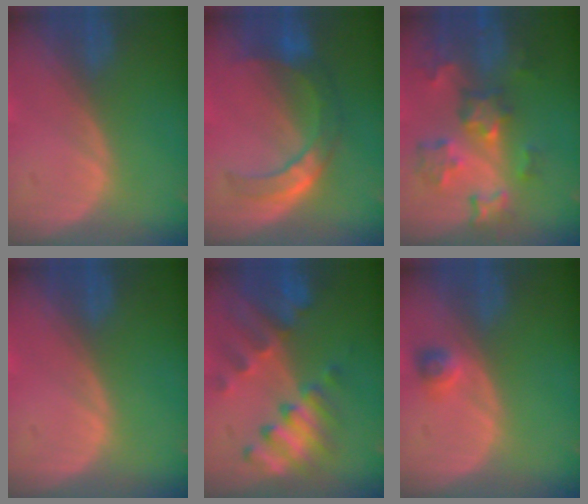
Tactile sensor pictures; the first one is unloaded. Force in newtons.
{"total": 7.1, "press": 7.0, "slide": 1.5}
{"total": 9.0, "press": 7.9, "slide": 4.2}
{"total": 0.0}
{"total": 8.9, "press": 8.3, "slide": 3.5}
{"total": 2.2, "press": 2.1, "slide": 0.8}